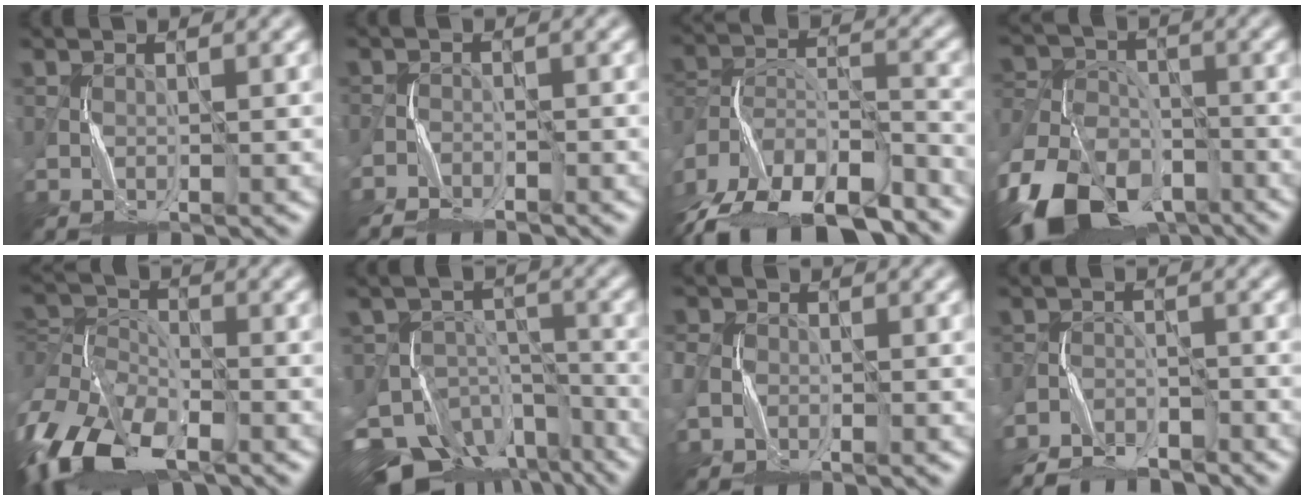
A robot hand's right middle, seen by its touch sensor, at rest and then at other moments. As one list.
[{"total": 3.3, "force": [-3.1, 0.4, 1.0], "torque": [-0.027, -0.018, -0.061]}, {"total": 16.3, "force": [-13.1, 7.0, 6.8], "torque": [-0.128, 0.003, -0.192]}, {"total": 13.6, "force": [-9.0, 8.0, 6.2], "torque": [-0.127, -0.021, -0.169]}, {"total": 10.8, "force": [-5.8, 6.2, 6.6], "torque": [-0.139, -0.006, -0.126]}, {"total": 13.7, "force": [-10.4, 8.2, 3.8], "torque": [-0.068, -0.018, -0.133]}, {"total": 2.2, "force": [-0.7, 1.8, 0.8], "torque": [-0.017, -0.003, -0.015]}, {"total": 5.8, "force": [-5.4, 1.6, 1.4], "torque": [-0.014, -0.017, -0.097]}]